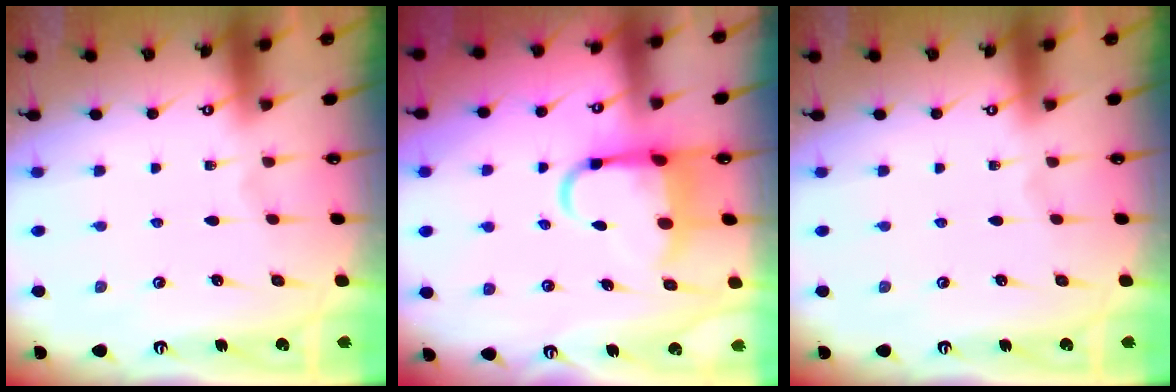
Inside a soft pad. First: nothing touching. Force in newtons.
{"total": 8.4, "press": 8.0, "slide": 2.5}
{"total": 0.0}